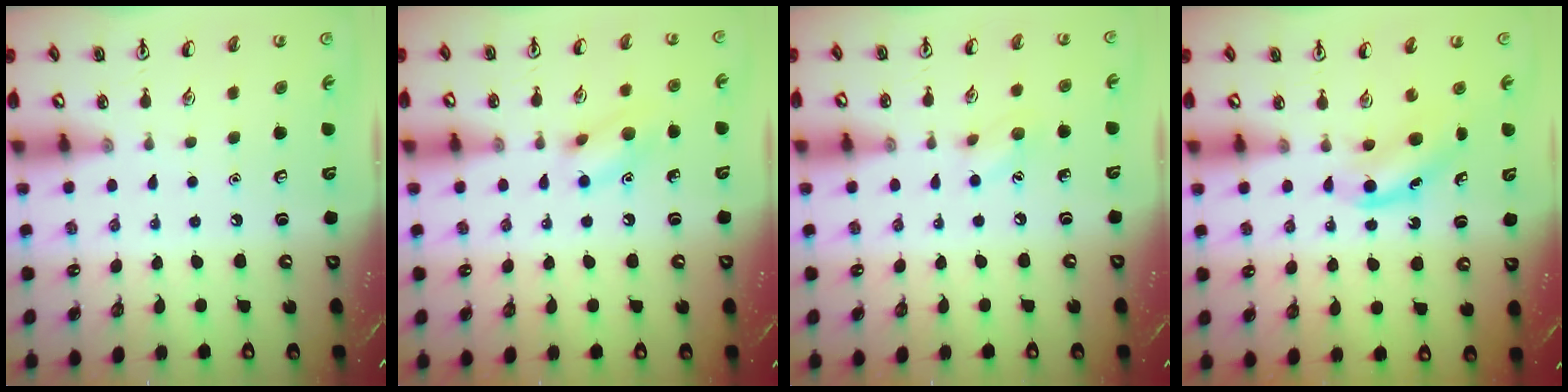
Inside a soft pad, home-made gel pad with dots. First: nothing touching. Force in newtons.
{"total": 9.5, "press": 9.4, "slide": 1.5}
{"total": 6.3, "press": 6.1, "slide": 1.4}
{"total": 4.6, "press": 4.5, "slide": 1.0}